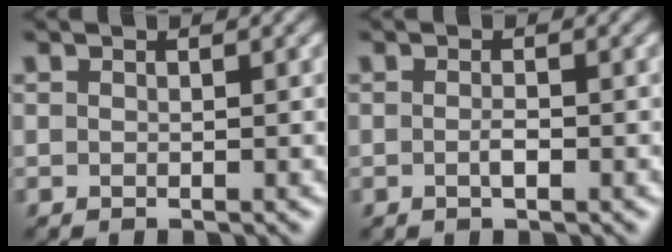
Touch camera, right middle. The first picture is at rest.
{"total": 1.0, "force": [-0.4, 0.2, 0.8], "torque": [-0.017, 0.001, -0.008]}